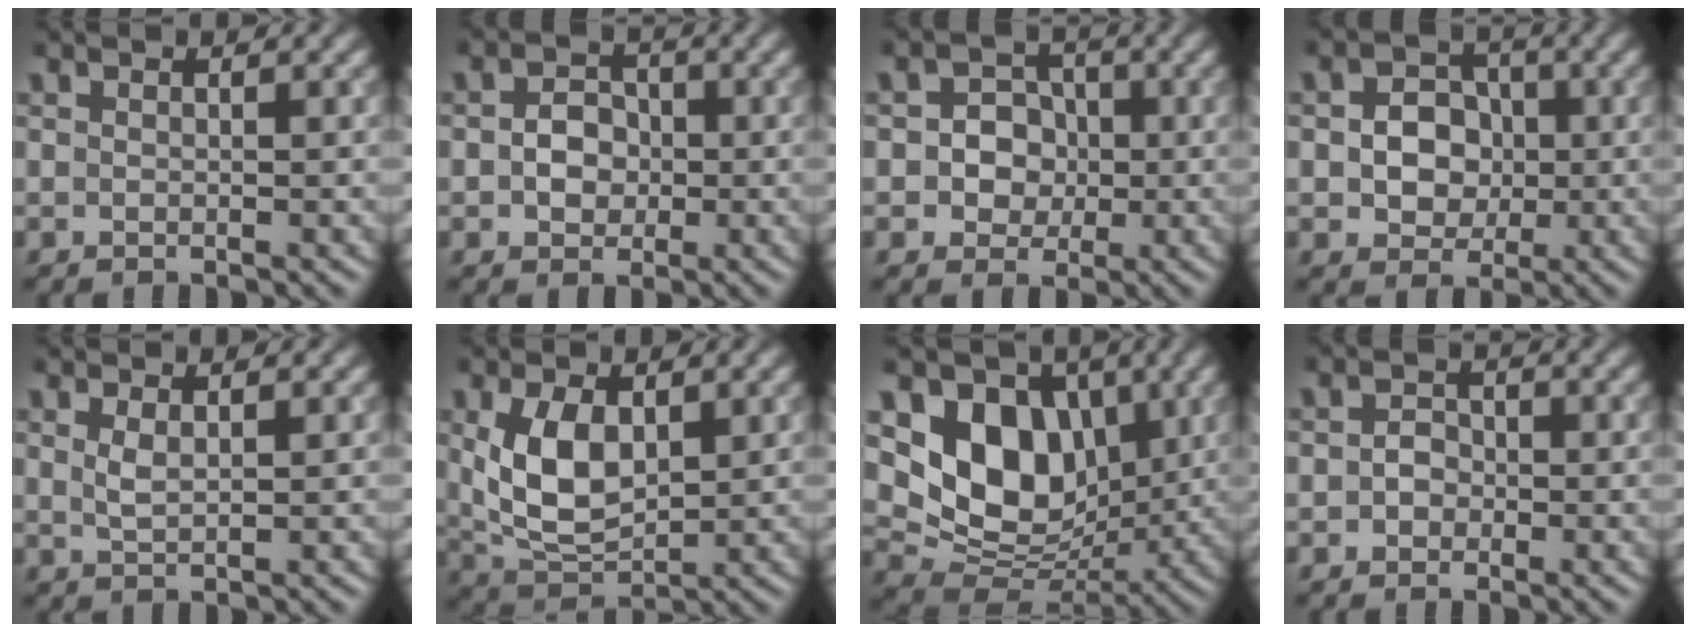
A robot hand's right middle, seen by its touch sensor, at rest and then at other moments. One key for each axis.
{"total": 2.9, "fx": -0.3, "fy": 2.4, "fz": 1.7, "tx": -0.023, "ty": 0.001, "tz": -0.014}
{"total": 4.2, "fx": 0.0, "fy": 3.8, "fz": 1.8, "tx": -0.009, "ty": 0.010, "tz": -0.022}
{"total": 4.8, "fx": -0.2, "fy": 4.0, "fz": 2.7, "tx": -0.025, "ty": 0.004, "tz": -0.018}
{"total": 1.3, "fx": 0.6, "fy": 0.4, "fz": 1.1, "tx": -0.028, "ty": -0.001, "tz": 0.015}
{"total": 6.1, "fx": 1.0, "fy": 3.5, "fz": 4.9, "tx": -0.109, "ty": -0.004, "tz": 0.030}
{"total": 9.7, "fx": 2.5, "fy": 7.2, "fz": 6.1, "tx": -0.110, "ty": -0.022, "tz": 0.042}
{"total": 1.6, "fx": -0.4, "fy": 1.4, "fz": 0.8, "tx": -0.010, "ty": 0.001, "tz": -0.011}